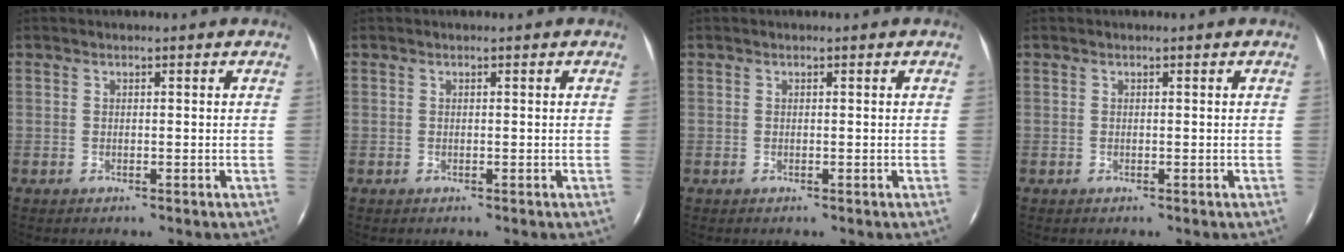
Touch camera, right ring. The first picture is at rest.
{"total": 0.0}
{"total": 0.0}
{"total": 0.0}